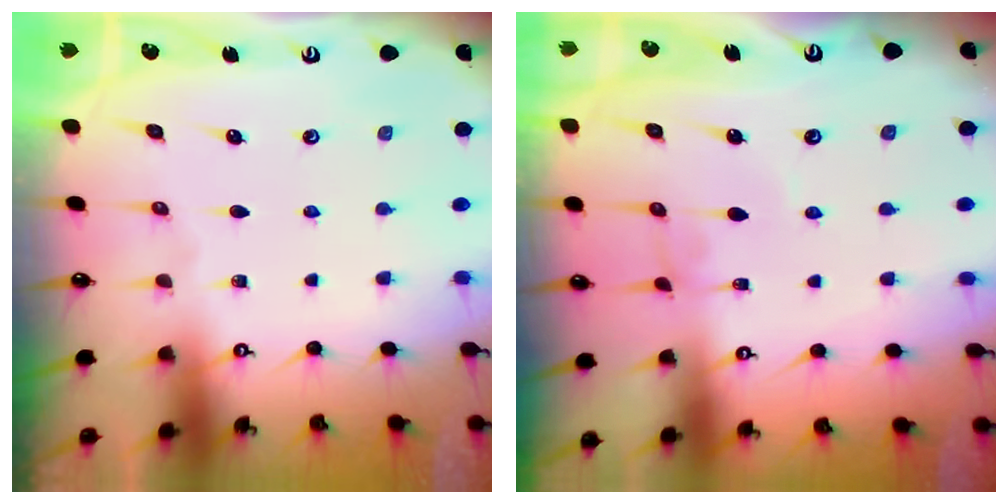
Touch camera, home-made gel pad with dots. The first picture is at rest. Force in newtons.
{"total": 1.4, "press": 1.4, "slide": 0.1}